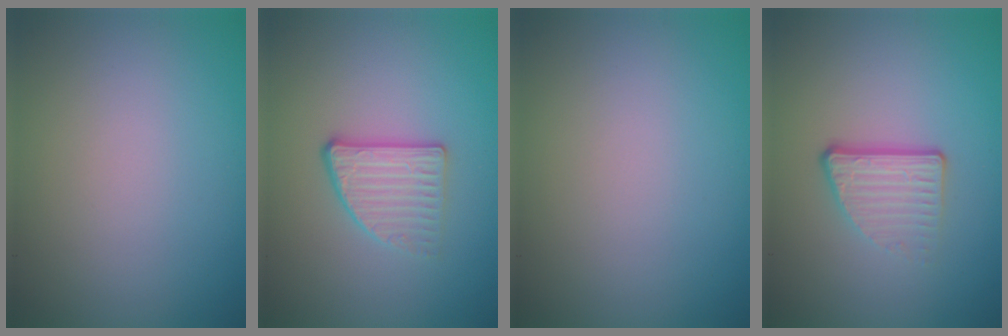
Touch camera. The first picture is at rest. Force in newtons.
{"total": 2.7, "press": 2.4, "slide": 1.2}
{"total": 0.0}
{"total": 3.5, "press": 2.3, "slide": 2.6}